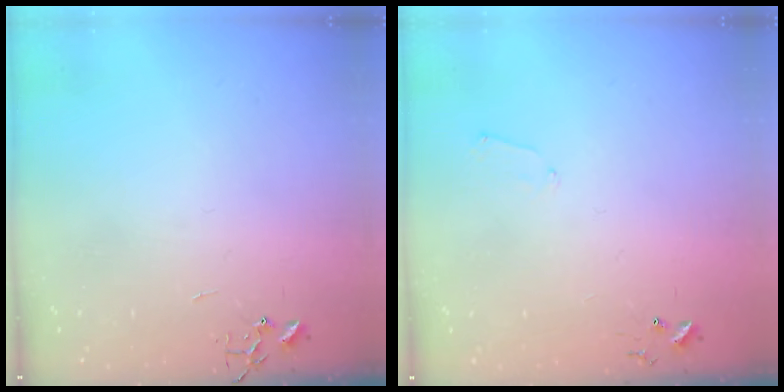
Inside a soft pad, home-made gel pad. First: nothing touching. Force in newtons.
{"total": 5.1, "press": 5.0, "slide": 0.6}